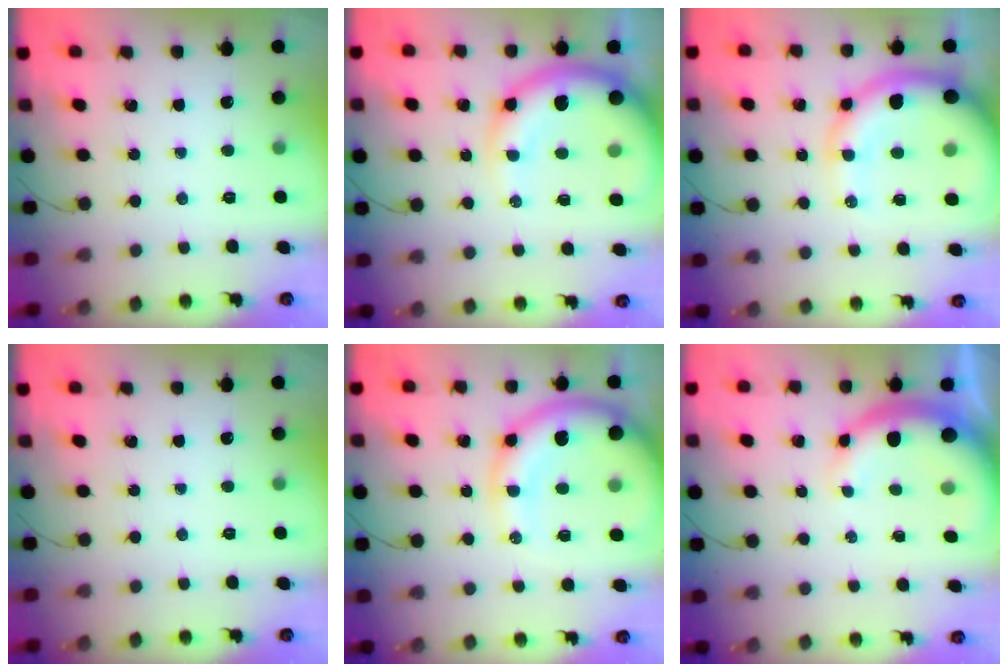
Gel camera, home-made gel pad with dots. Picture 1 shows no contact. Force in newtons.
{"total": 14.4, "press": 14.1, "slide": 3.1}
{"total": 15.7, "press": 15.1, "slide": 4.4}
{"total": 0.0}
{"total": 14.7, "press": 14.2, "slide": 3.7}
{"total": 9.8, "press": 9.6, "slide": 2.0}